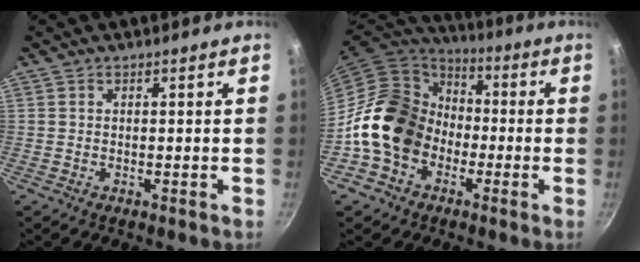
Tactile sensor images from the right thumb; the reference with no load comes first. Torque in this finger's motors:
{"motor_torque": [2.20, 2.36, 1.28, -1.44, 0.52]}